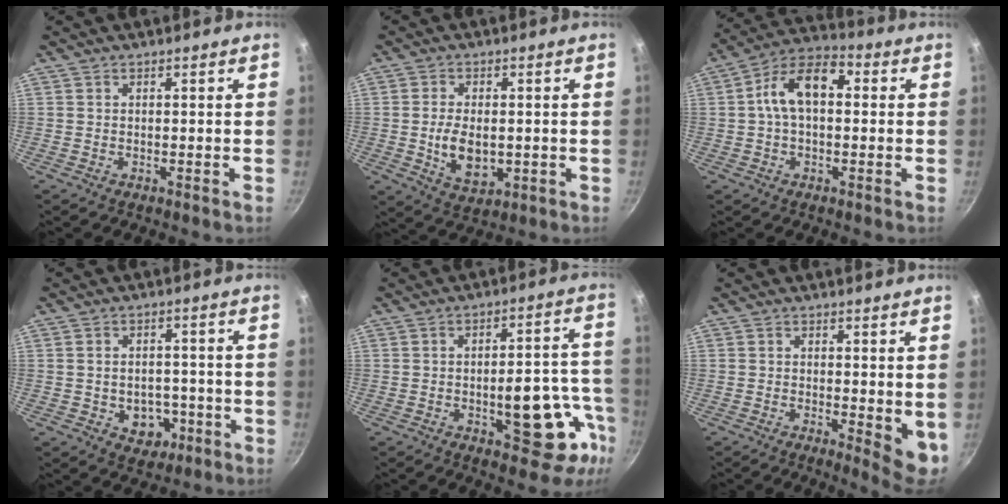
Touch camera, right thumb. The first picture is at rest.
{"total": 8.2, "force": [-0.6, 5.1, 6.5], "torque": [-0.106, -0.009, 0.000]}
{"total": 11.5, "force": [1.3, 6.9, 9.1], "torque": [-0.139, 0.036, 0.005]}
{"total": 6.5, "force": [-1.9, 5.1, 3.6], "torque": [-0.028, 0.015, -0.015]}
{"total": 16.4, "force": [-5.4, 7.9, 13.3], "torque": [-0.107, 0.038, -0.064]}
{"total": 4.5, "force": [0.4, 2.0, 4.0], "torque": [-0.049, -0.010, 0.006]}